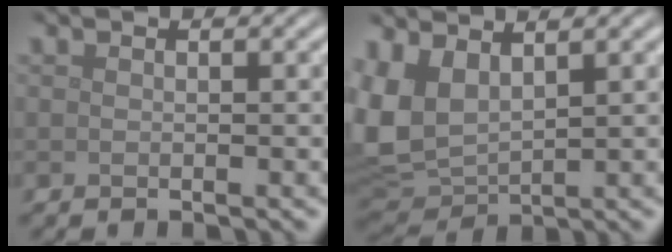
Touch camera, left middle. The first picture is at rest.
{"total": 6.3, "force": [2.2, 3.8, 4.5], "torque": [-0.120, 0.000, 0.043]}